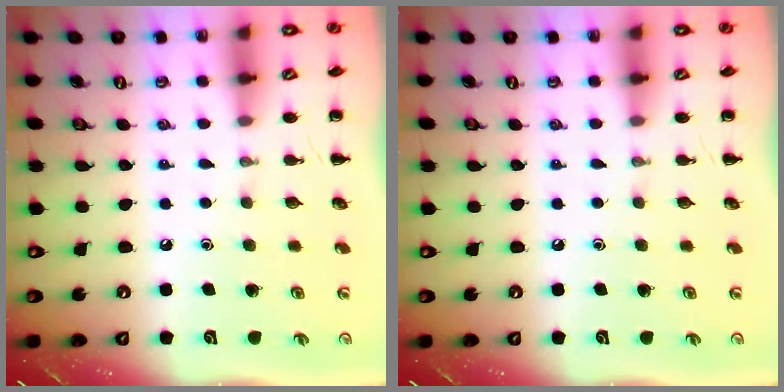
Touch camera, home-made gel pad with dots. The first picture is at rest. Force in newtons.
{"total": 0.0}